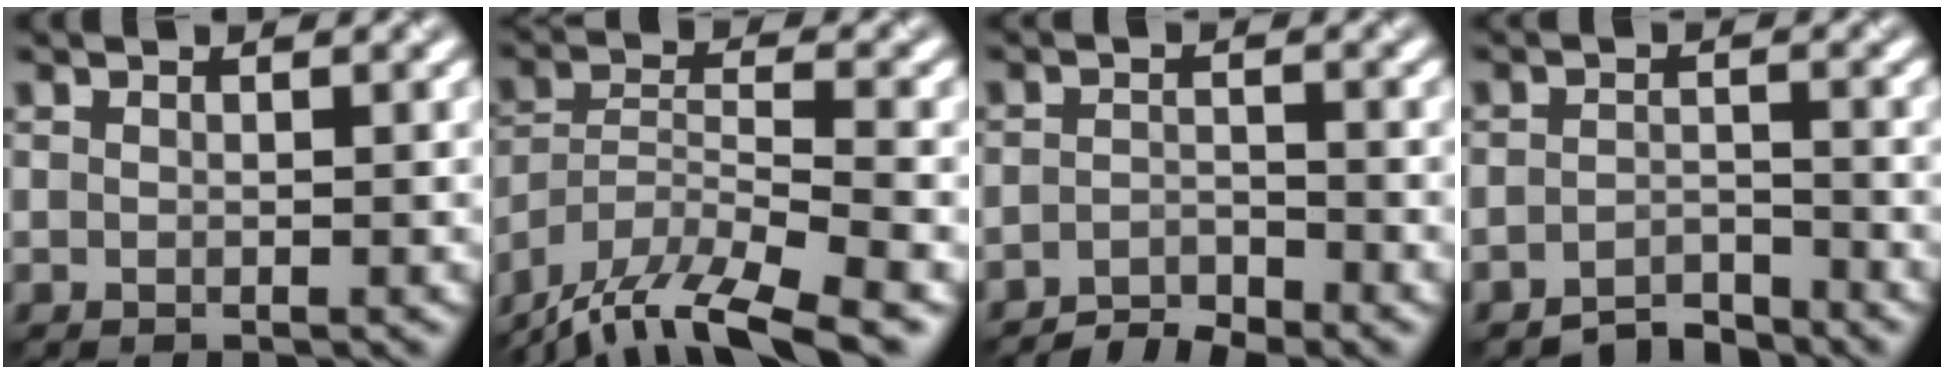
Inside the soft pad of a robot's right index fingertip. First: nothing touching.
{"total": 12.4, "force": [-10.6, 2.6, 5.8], "torque": [-0.098, -0.007, -0.170]}
{"total": 2.5, "force": [-2.4, 0.4, 0.6], "torque": [-0.008, 0.003, -0.050]}
{"total": 3.1, "force": [-2.9, 0.8, 0.7], "torque": [-0.007, 0.003, -0.056]}